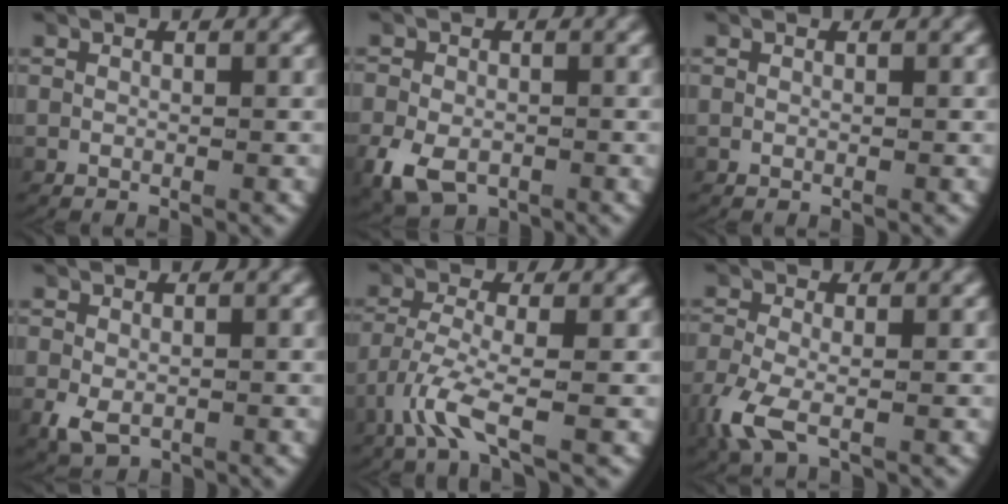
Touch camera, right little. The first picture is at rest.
{"total": 4.6, "force": [-2.2, 3.3, 2.3], "torque": [-0.064, -0.030, -0.022]}
{"total": 0.0}
{"total": 2.3, "force": [-1.0, 1.7, 1.2], "torque": [-0.039, -0.017, -0.006]}
{"total": 3.6, "force": [-2.2, 1.1, 2.6], "torque": [-0.080, -0.026, -0.030]}
{"total": 3.1, "force": [-1.6, 1.6, 2.1], "torque": [-0.067, -0.017, -0.022]}